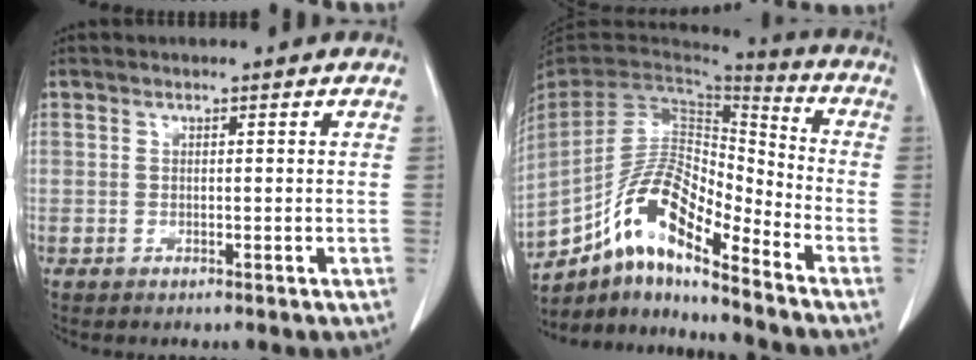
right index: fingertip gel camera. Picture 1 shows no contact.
{"total": 14.0, "force": [-9.6, 3.3, 9.7], "torque": [-0.186, 0.023, -0.174]}